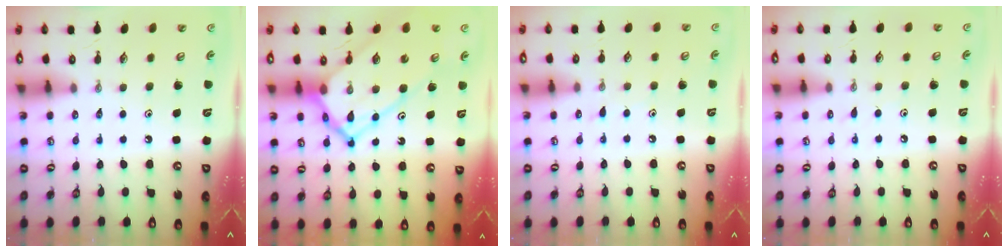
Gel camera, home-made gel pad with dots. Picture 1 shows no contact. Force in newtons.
{"total": 18.3, "press": 18.2, "slide": 1.7}
{"total": 4.0, "press": 3.9, "slide": 0.4}
{"total": 4.9, "press": 4.9, "slide": 0.5}